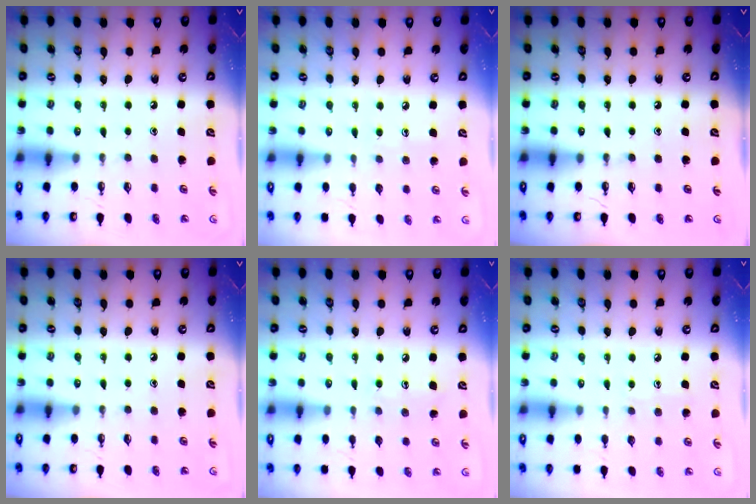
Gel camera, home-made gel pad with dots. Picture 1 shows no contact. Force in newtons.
{"total": 5.1, "press": 5.0, "slide": 0.5}
{"total": 0.0}
{"total": 0.0}
{"total": 6.1, "press": 6.1, "slide": 0.3}
{"total": 4.3, "press": 4.3, "slide": 0.4}